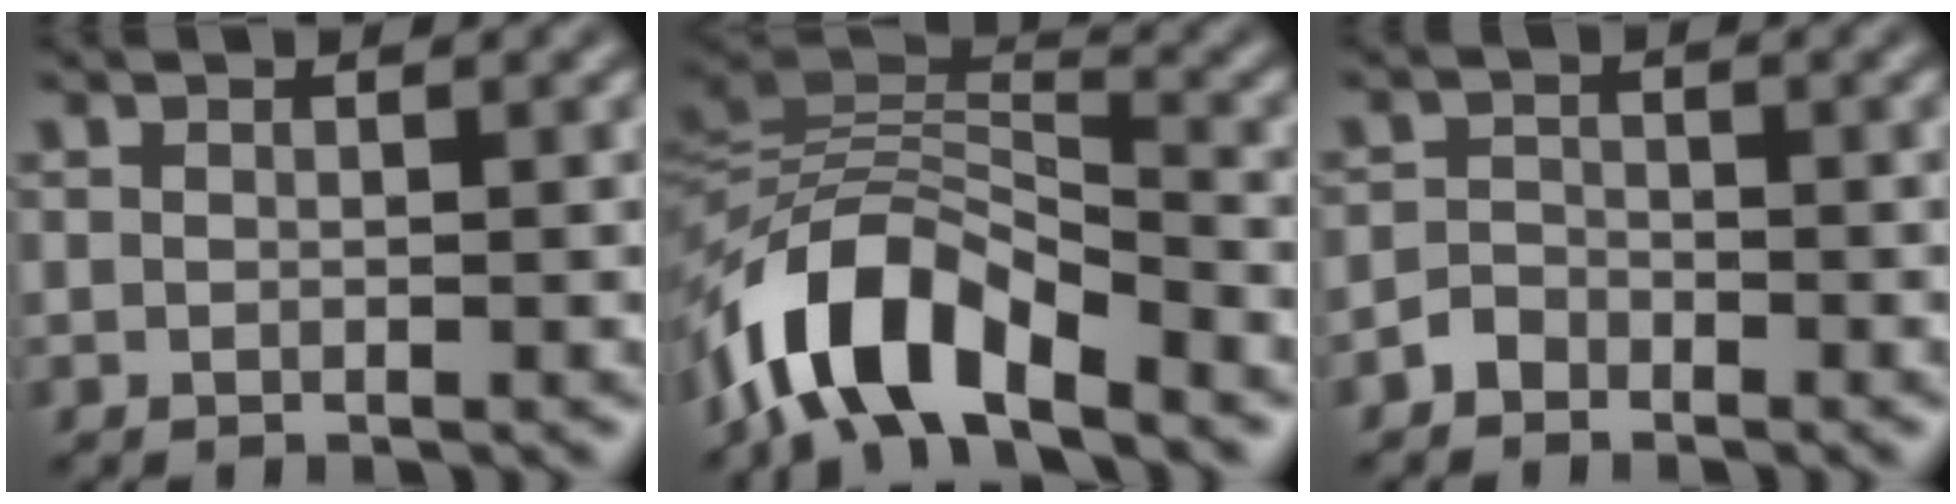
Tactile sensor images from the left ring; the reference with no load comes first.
{"total": 9.2, "force": [-5.9, 3.6, 6.1], "torque": [-0.100, 0.008, -0.118]}
{"total": 1.5, "force": [-1.2, 0.9, 0.2], "torque": [0.001, 0.007, -0.025]}